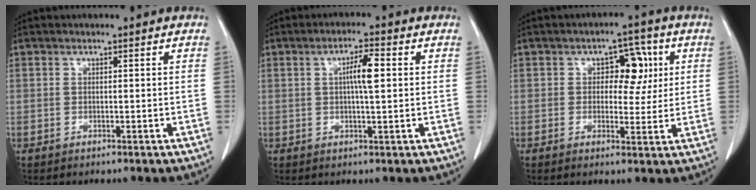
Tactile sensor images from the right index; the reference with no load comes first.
{"total": 4.6, "force": [0.8, 0.5, 4.5], "torque": [-0.079, 0.004, 0.011]}
{"total": 5.7, "force": [1.6, 3.2, 4.4], "torque": [-0.055, 0.012, 0.023]}